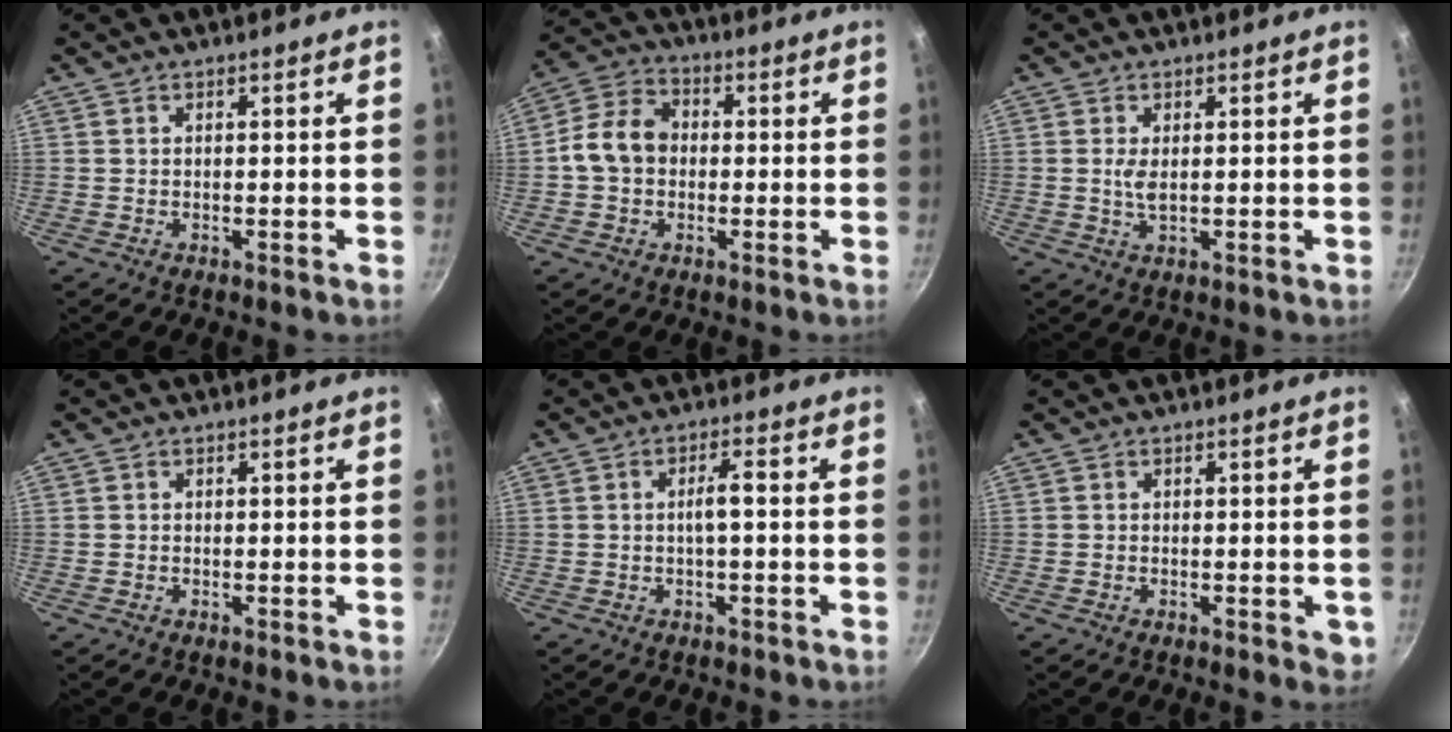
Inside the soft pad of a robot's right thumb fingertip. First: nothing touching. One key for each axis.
{"total": 9.5, "fx": -0.3, "fy": 7.5, "fz": 5.8, "tx": -0.084, "ty": 0.024, "tz": -0.023}
{"total": 2.7, "fx": 0.4, "fy": 1.2, "fz": 2.3, "tx": -0.048, "ty": -0.003, "tz": 0.011}
{"total": 0.0}
{"total": 3.3, "fx": -0.3, "fy": 0.7, "fz": 3.2, "tx": -0.063, "ty": 0.017, "tz": -0.005}
{"total": 2.7, "fx": -0.7, "fy": 1.5, "fz": 2.1, "tx": -0.022, "ty": -0.003, "tz": -0.011}